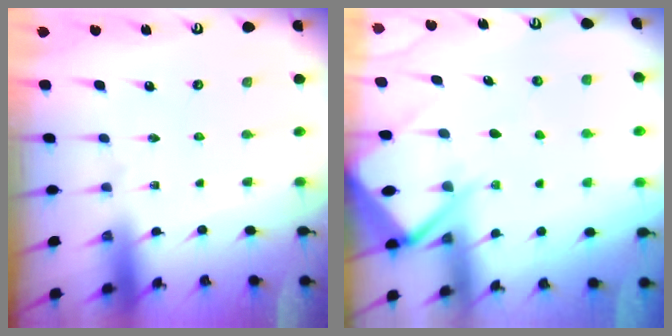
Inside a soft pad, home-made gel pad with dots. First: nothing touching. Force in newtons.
{"total": 9.0, "press": 9.0, "slide": 0.9}